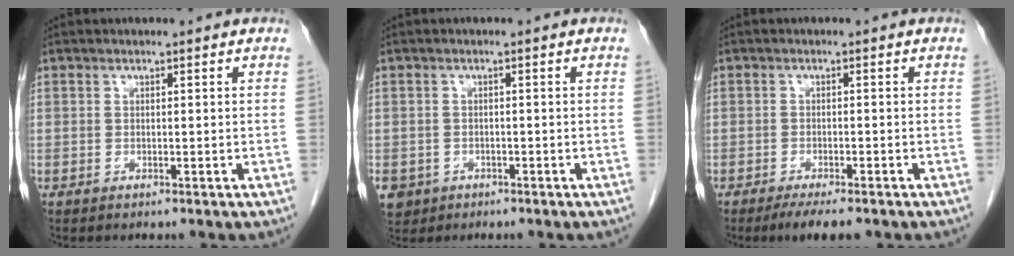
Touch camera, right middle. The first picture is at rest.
{"total": 4.8, "force": [-2.4, 4.0, 1.1], "torque": [-0.023, 0.002, -0.034]}
{"total": 4.8, "force": [-3.6, 1.0, 3.0], "torque": [-0.043, -0.009, -0.054]}